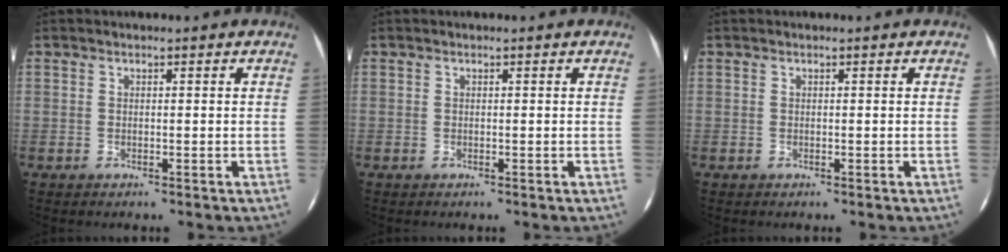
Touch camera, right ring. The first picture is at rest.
{"total": 0.0}
{"total": 0.0}